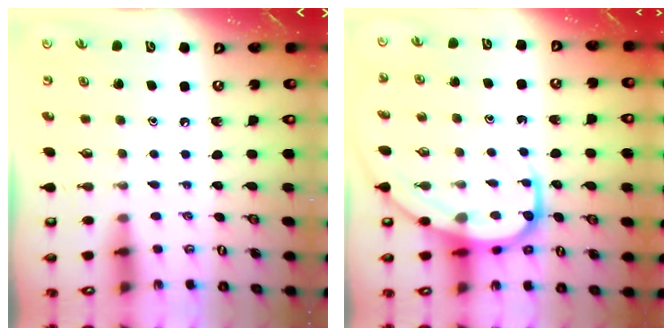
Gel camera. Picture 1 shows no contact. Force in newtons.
{"total": 11.8, "press": 11.7, "slide": 1.0}